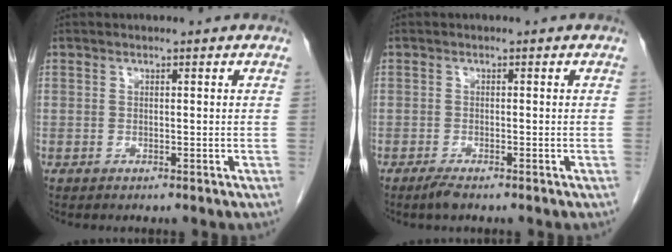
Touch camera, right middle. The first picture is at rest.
{"total": 1.6, "force": [-1.2, 0.1, 0.9], "torque": [-0.028, -0.005, -0.024]}